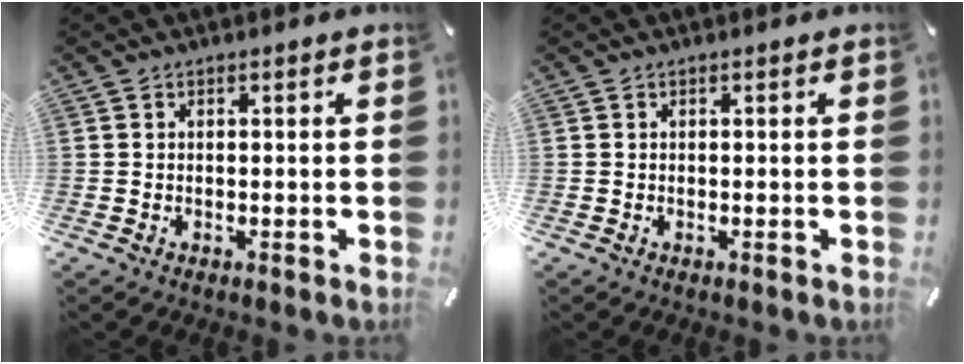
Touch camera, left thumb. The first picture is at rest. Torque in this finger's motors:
{"motor_torque": [-0.17, 0.23, -0.07, -0.04, 0.00]}